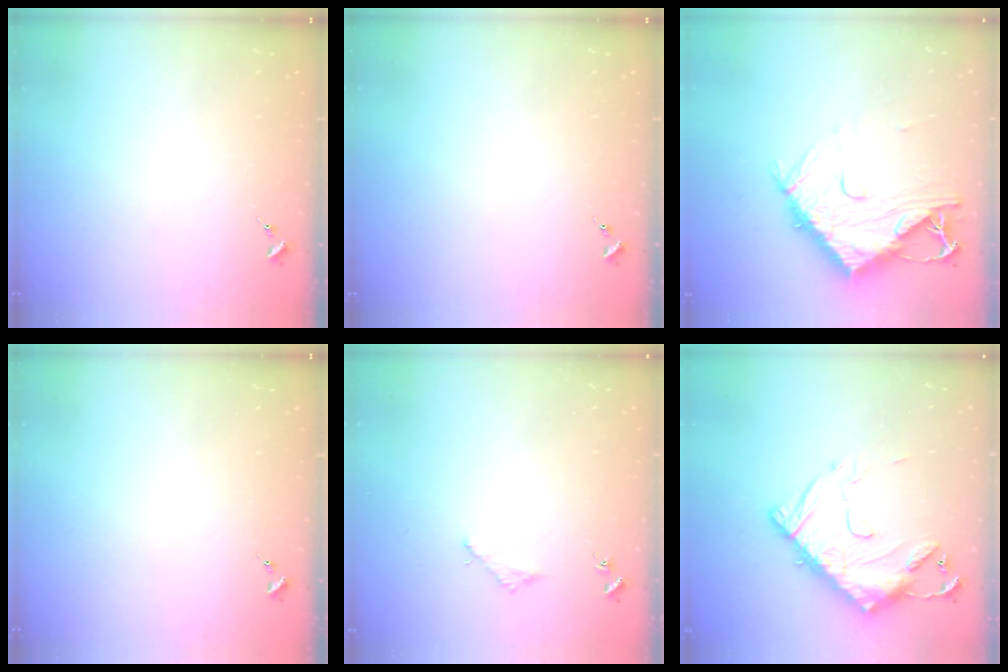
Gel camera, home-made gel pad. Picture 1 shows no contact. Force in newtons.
{"total": 0.0}
{"total": 13.2, "press": 13.1, "slide": 1.4}
{"total": 0.0}
{"total": 1.6, "press": 1.6, "slide": 0.2}
{"total": 16.8, "press": 16.7, "slide": 1.2}